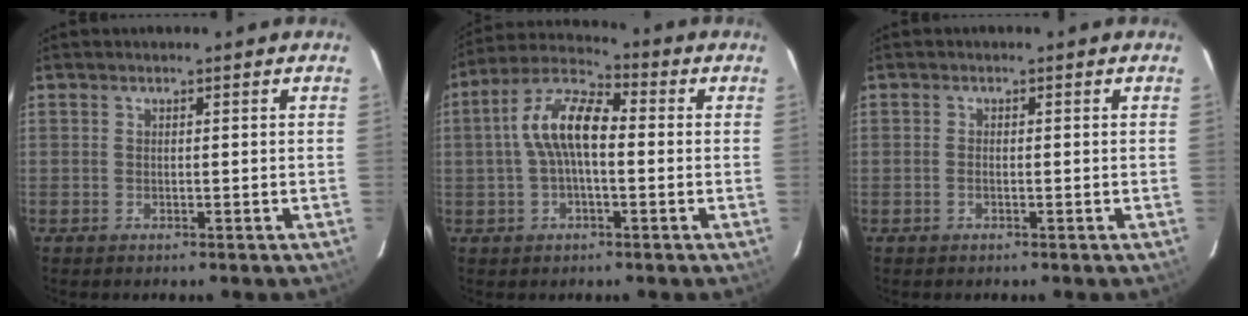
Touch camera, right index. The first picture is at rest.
{"total": 10.6, "force": [0.0, 4.5, 9.6], "torque": [-0.193, 0.026, -0.007]}
{"total": 0.9, "force": [-0.3, 0.4, 0.7], "torque": [-0.017, 0.001, -0.007]}